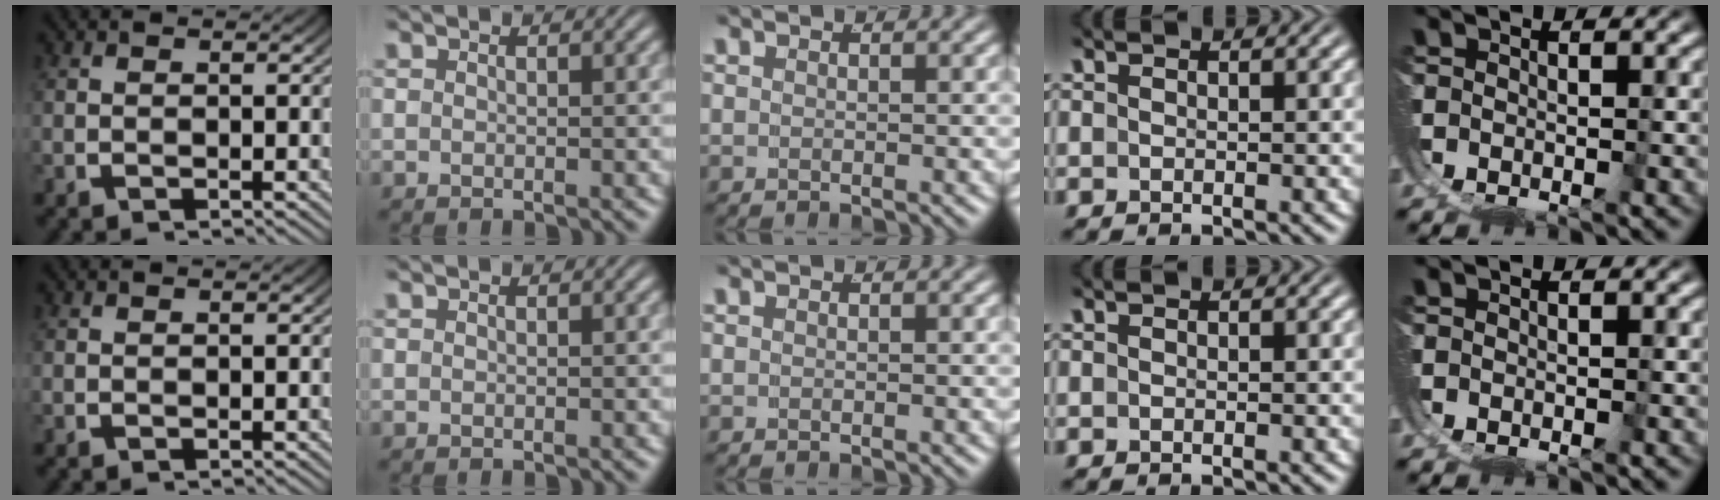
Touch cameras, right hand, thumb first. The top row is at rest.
{}